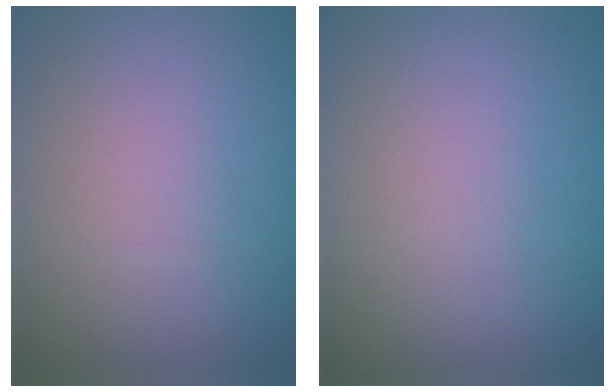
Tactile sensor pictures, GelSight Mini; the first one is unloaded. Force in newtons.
{"total": 0.0}